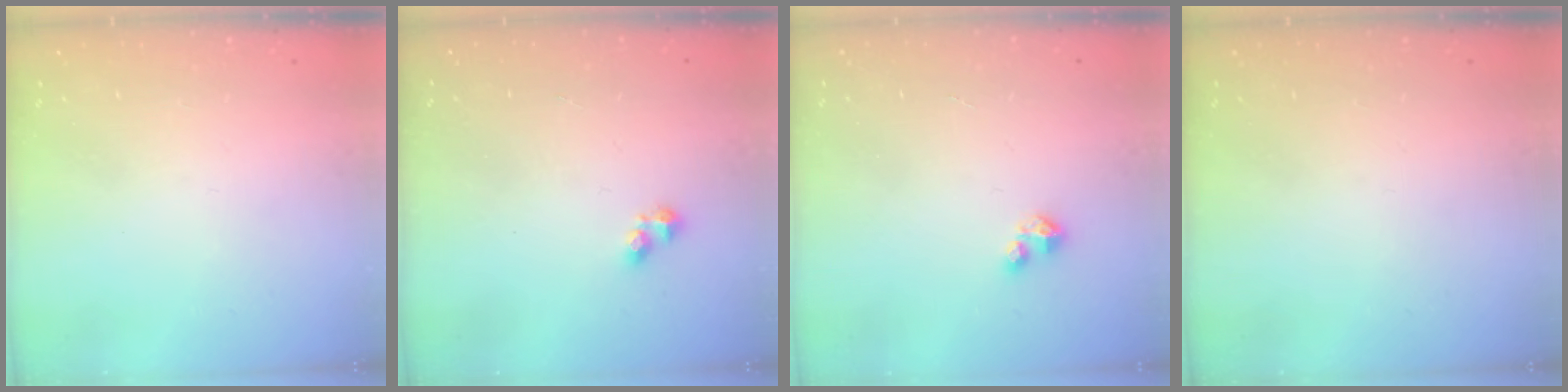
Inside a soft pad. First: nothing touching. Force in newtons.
{"total": 2.7, "press": 2.7, "slide": 0.4}
{"total": 2.1, "press": 2.1, "slide": 0.2}
{"total": 0.0}